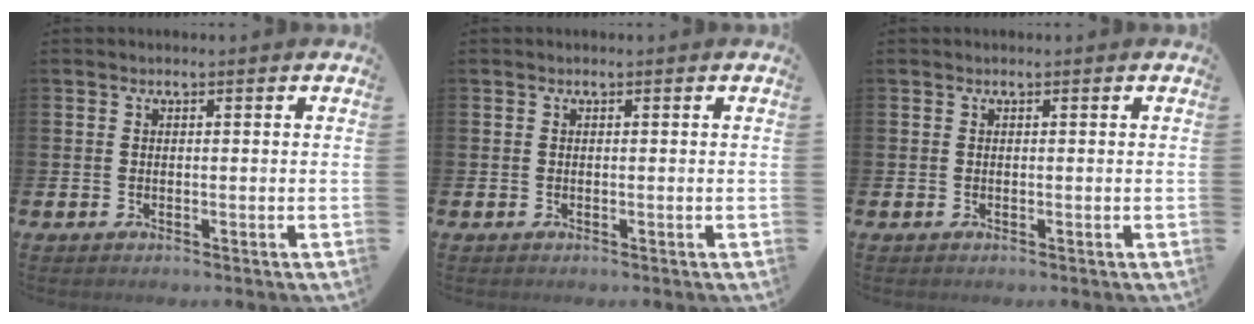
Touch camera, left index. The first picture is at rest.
{"total": 0.0}
{"total": 0.0}